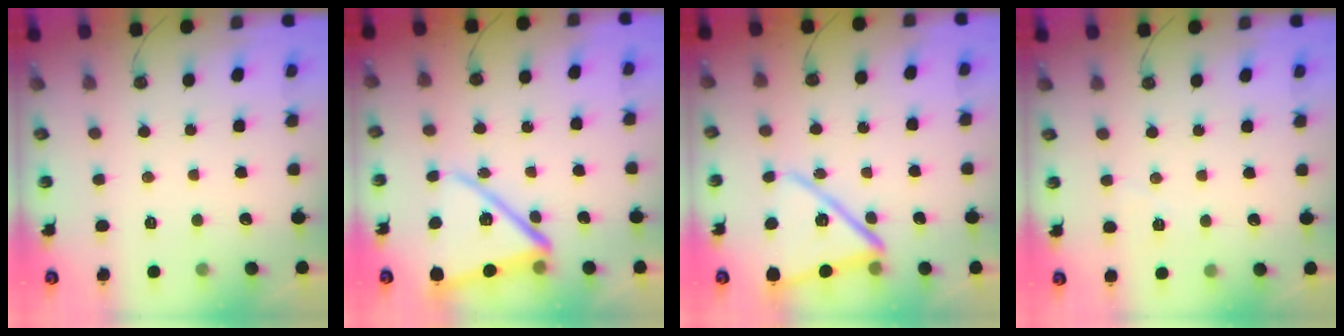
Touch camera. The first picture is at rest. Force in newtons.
{"total": 16.4, "press": 16.3, "slide": 1.9}
{"total": 15.0, "press": 14.9, "slide": 1.5}
{"total": 3.6, "press": 3.5, "slide": 0.9}